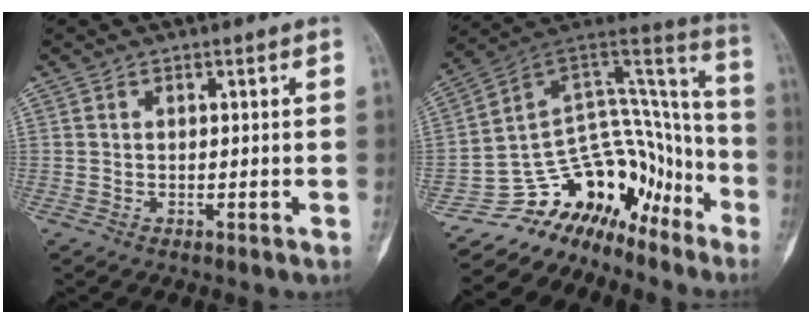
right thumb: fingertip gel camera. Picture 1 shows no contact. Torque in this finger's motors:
{"motor_torque": [0.80, 0.12, 1.18, -1.16, 0.04]}